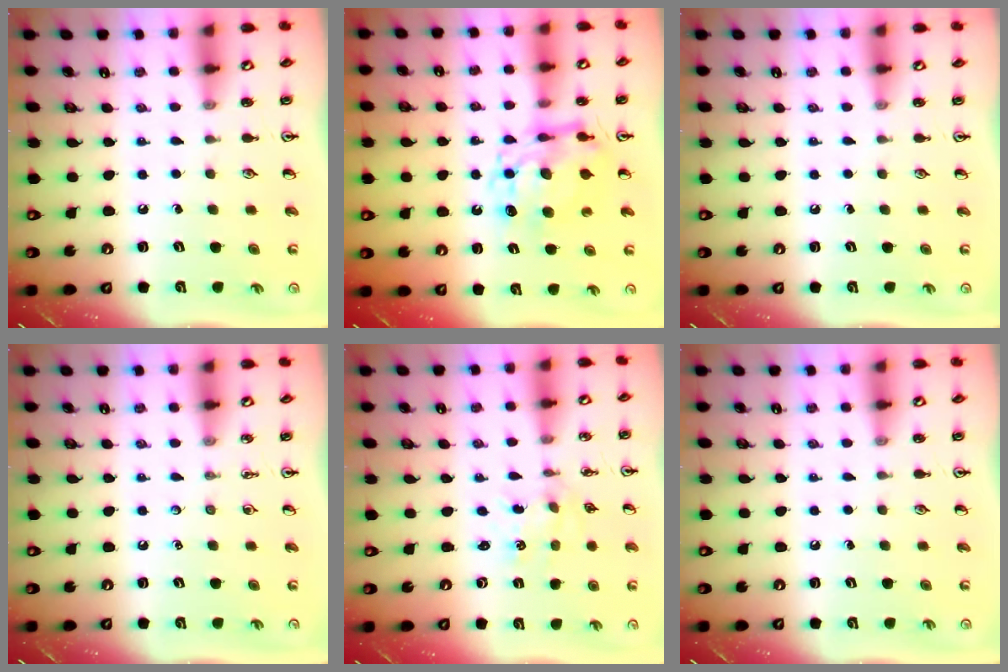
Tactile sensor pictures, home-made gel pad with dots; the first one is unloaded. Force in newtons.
{"total": 11.0, "press": 10.9, "slide": 1.0}
{"total": 0.0}
{"total": 0.0}
{"total": 0.9, "press": 0.8, "slide": 0.1}
{"total": 0.0}